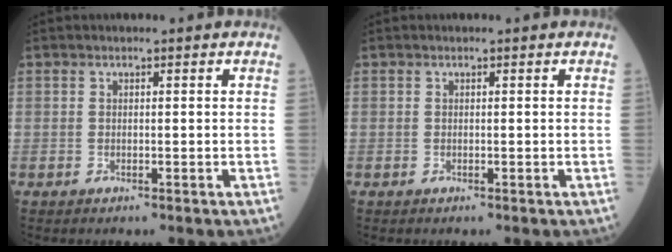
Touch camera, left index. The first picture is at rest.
{"total": 0.0}